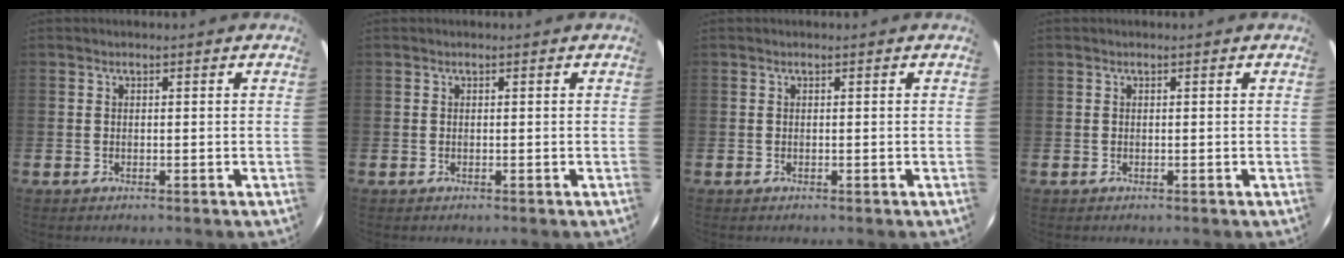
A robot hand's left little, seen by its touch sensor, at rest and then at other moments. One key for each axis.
{"total": 0.0}
{"total": 0.0}
{"total": 0.0}